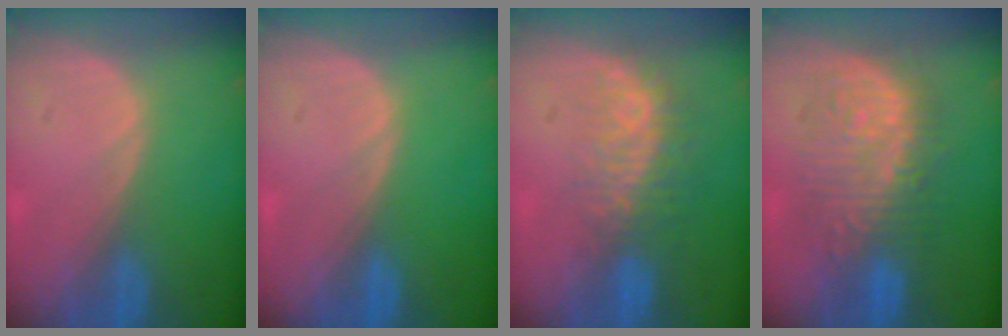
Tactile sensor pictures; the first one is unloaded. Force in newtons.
{"total": 0.0}
{"total": 8.4, "press": 7.1, "slide": 4.4}
{"total": 9.8, "press": 9.8, "slide": 0.4}